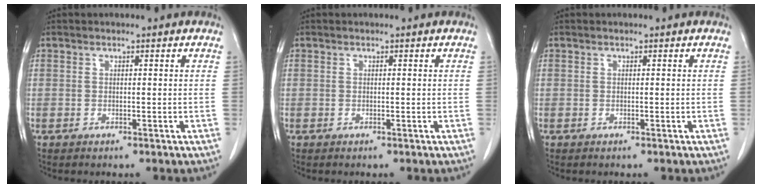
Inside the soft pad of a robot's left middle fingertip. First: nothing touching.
{"total": 0.0}
{"total": 0.0}